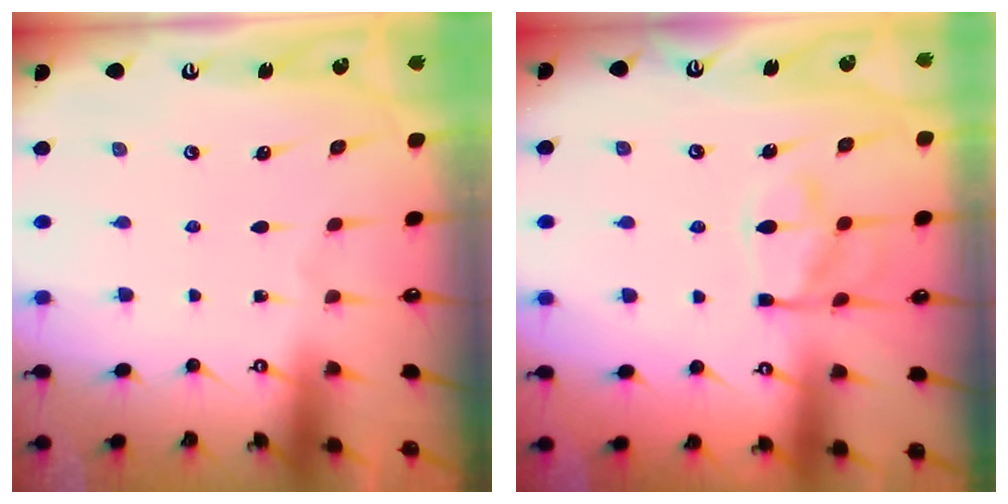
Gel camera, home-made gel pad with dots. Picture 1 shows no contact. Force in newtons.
{"total": 11.3, "press": 11.2, "slide": 0.8}